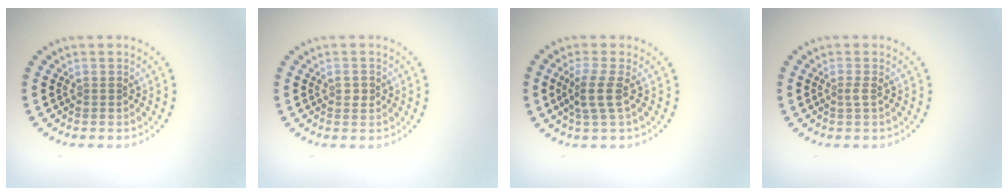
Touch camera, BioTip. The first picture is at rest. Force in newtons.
{"total": 1.0, "press": 1.0, "slide": 0.1}
{"total": 2.4, "press": 1.9, "slide": 1.4}
{"total": 0.8, "press": 0.5, "slide": 0.6}